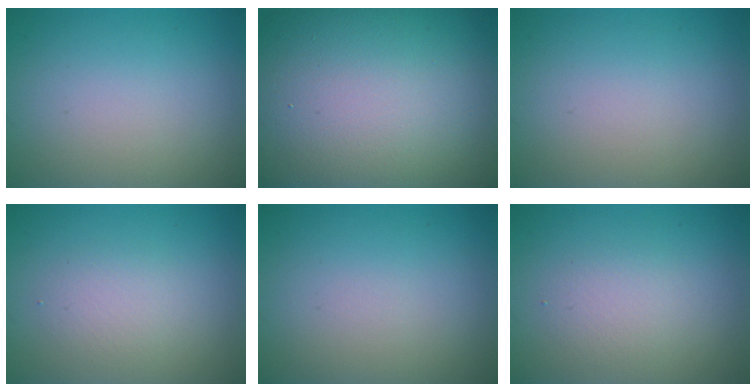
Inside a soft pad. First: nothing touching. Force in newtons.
{"total": 22.3, "press": 22.3, "slide": 0.7}
{"total": 0.0}
{"total": 2.0, "press": 2.0, "slide": 0.1}
{"total": 0.0}
{"total": 2.1, "press": 2.1, "slide": 0.0}